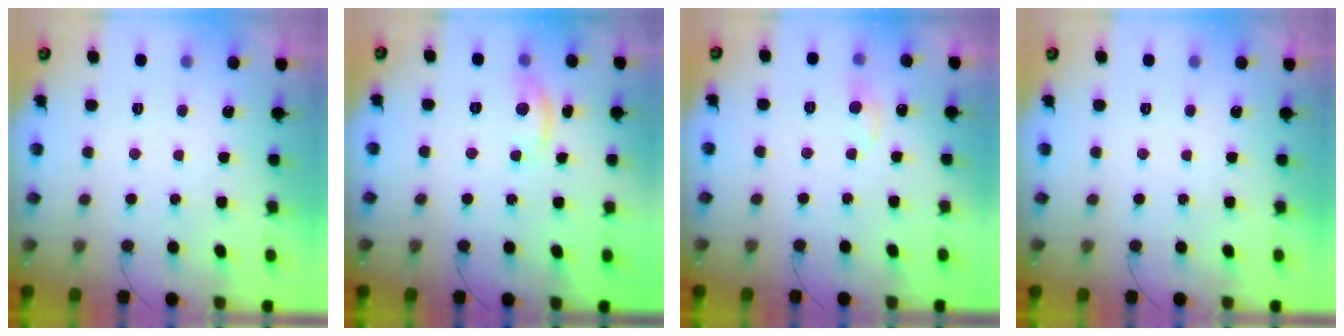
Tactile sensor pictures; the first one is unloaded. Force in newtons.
{"total": 5.6, "press": 5.6, "slide": 0.4}
{"total": 5.5, "press": 5.5, "slide": 0.7}
{"total": 0.0}